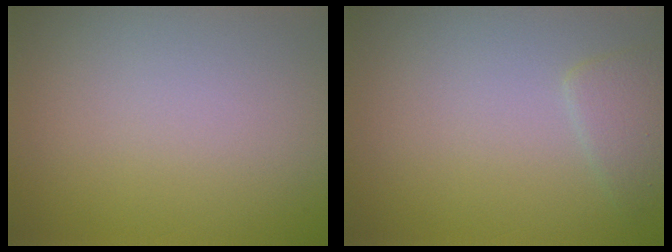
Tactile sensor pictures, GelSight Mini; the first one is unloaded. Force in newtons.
{"total": 1.8, "press": 1.8, "slide": 0.1}